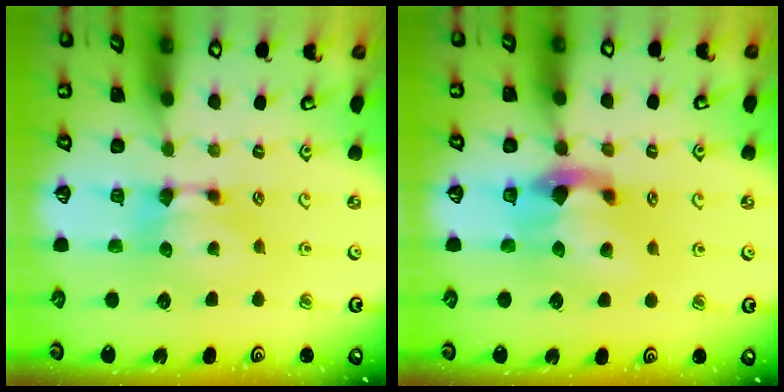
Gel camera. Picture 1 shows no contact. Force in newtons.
{"total": 3.6, "press": 3.2, "slide": 1.6}